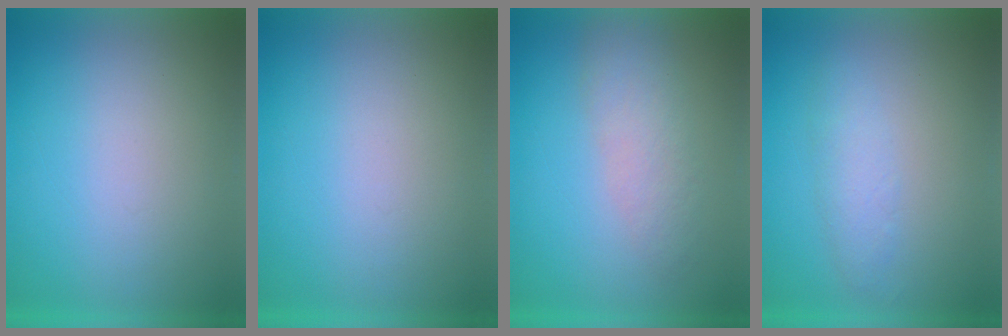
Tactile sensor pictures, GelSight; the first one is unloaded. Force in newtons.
{"total": 0.0}
{"total": 3.4}
{"total": 2.5}